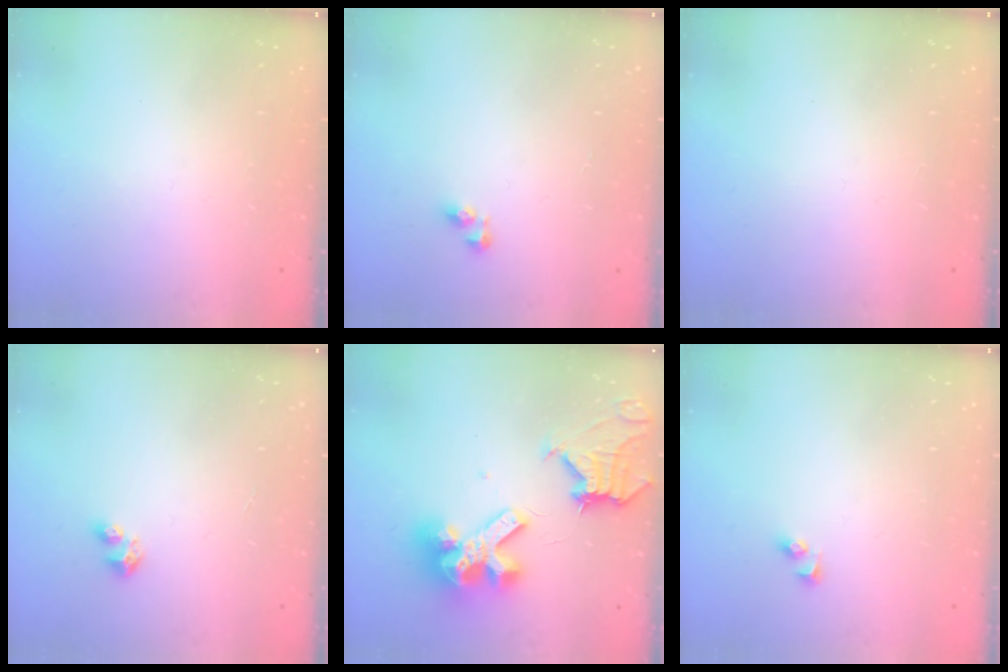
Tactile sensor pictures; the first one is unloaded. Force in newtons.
{"total": 3.5, "press": 3.5, "slide": 0.5}
{"total": 0.0}
{"total": 3.0, "press": 2.9, "slide": 0.3}
{"total": 17.9, "press": 17.8, "slide": 2.2}
{"total": 2.3, "press": 2.3, "slide": 0.2}